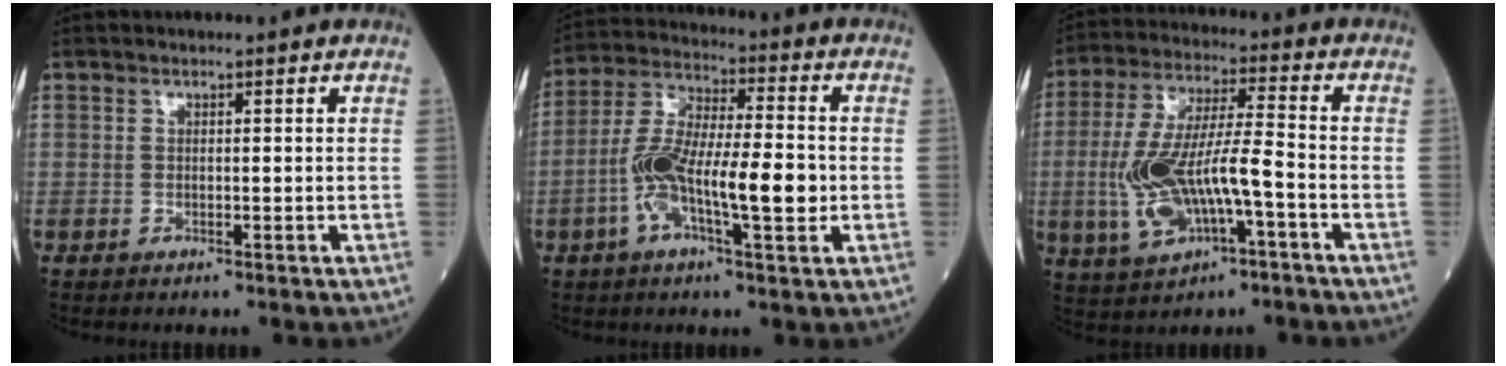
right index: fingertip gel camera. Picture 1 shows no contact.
{"total": 12.9, "force": [-2.6, 3.1, 12.3], "torque": [-0.236, 0.014, -0.049]}
{"total": 13.0, "force": [-3.5, 3.4, 12.0], "torque": [-0.248, 0.011, -0.055]}